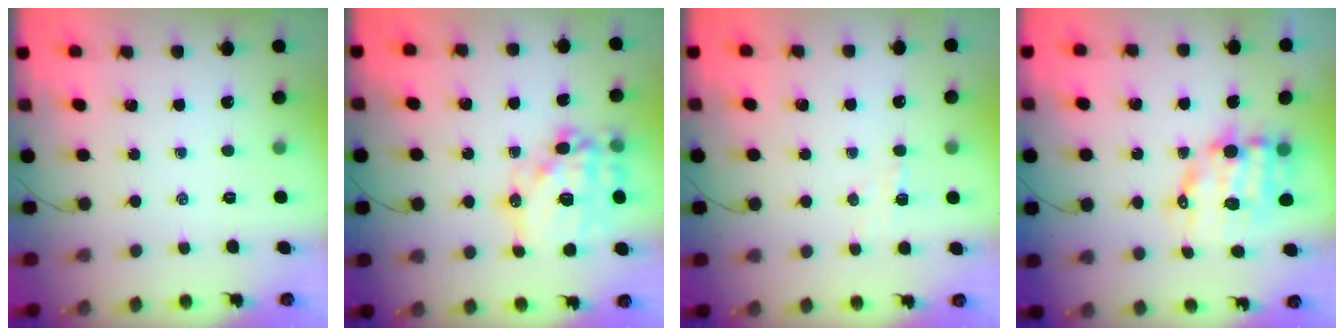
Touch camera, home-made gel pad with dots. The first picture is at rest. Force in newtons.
{"total": 18.4, "press": 18.1, "slide": 3.4}
{"total": 2.9, "press": 2.8, "slide": 0.8}
{"total": 10.7, "press": 10.4, "slide": 2.5}